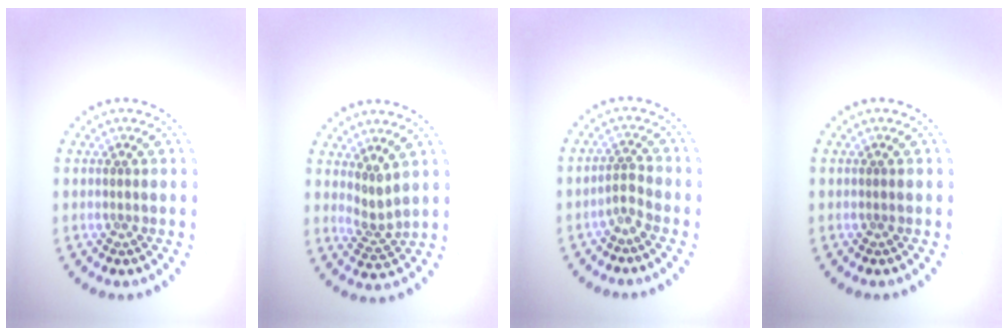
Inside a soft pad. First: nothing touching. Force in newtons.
{"total": 1.9, "press": 1.5, "slide": 1.2}
{"total": 1.6, "press": 1.0, "slide": 1.2}
{"total": 0.0}